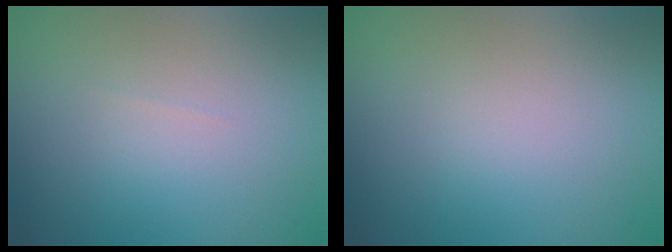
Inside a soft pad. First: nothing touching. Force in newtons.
{"total": 0.0}